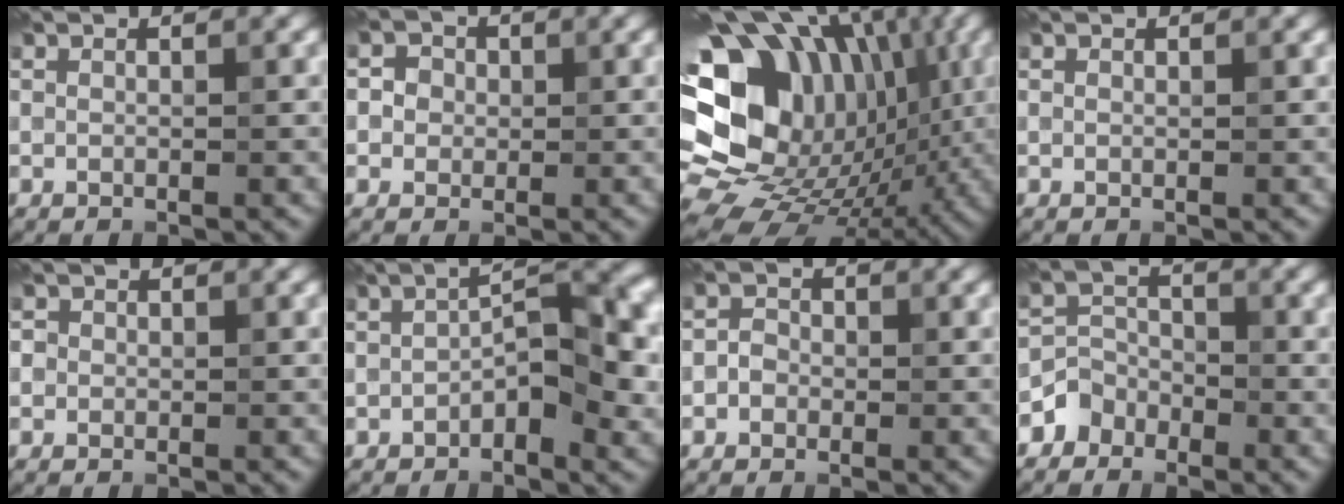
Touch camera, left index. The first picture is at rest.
{"total": 2.0, "force": [0.2, 1.9, 0.7], "torque": [0.002, 0.005, -0.010]}
{"total": 20.0, "force": [2.6, 15.0, 12.9], "torque": [-0.223, 0.024, 0.050]}
{"total": 0.0}
{"total": 1.5, "force": [0.4, 1.3, 0.5], "torque": [0.005, 0.007, -0.013]}
{"total": 5.7, "force": [-1.6, 2.3, 4.9], "torque": [-0.073, 0.017, -0.029]}
{"total": 1.3, "force": [-0.5, 1.1, 0.4], "torque": [-0.007, 0.007, -0.015]}
{"total": 2.6, "force": [-1.8, 1.8, 0.2], "torque": [0.013, 0.018, -0.043]}